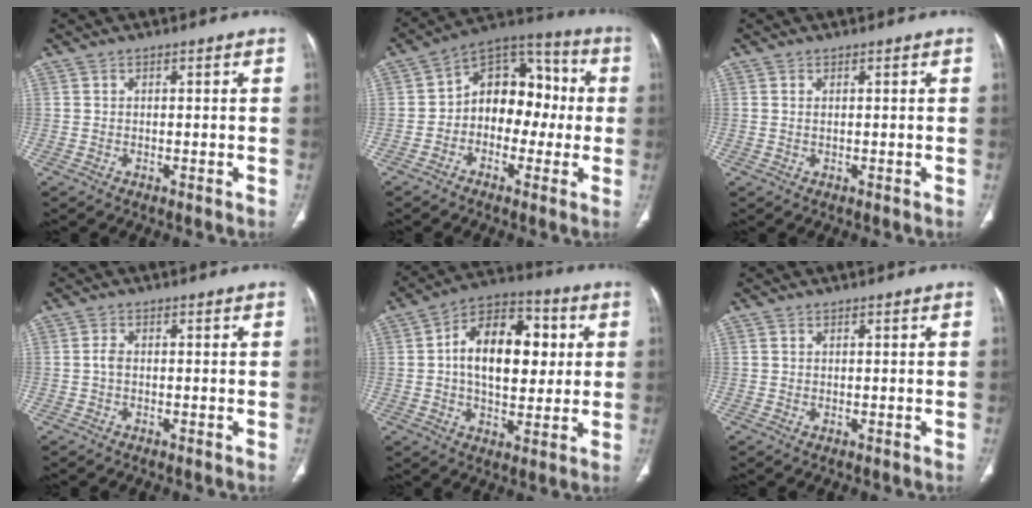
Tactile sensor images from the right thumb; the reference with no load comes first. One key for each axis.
{"total": 13.9, "fx": -0.9, "fy": 9.9, "fz": 9.6, "tx": -0.093, "ty": 0.048, "tz": -0.032}
{"total": 0.5, "fx": 0.1, "fy": 0.2, "fz": 0.5, "tx": -0.017, "ty": 0.002, "tz": 0.005}
{"total": 1.4, "fx": -0.2, "fy": 0.8, "fz": 1.1, "tx": -0.022, "ty": 0.002, "tz": -0.006}
{"total": 17.6, "fx": 2.5, "fy": 10.4, "fz": 13.9, "tx": -0.187, "ty": 0.014, "tz": 0.034}
{"total": 0.0}